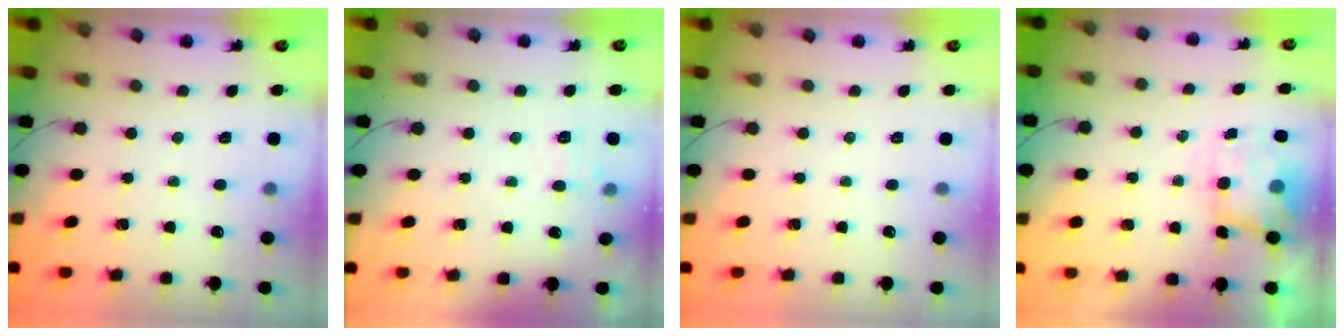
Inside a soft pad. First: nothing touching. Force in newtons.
{"total": 4.3, "press": 3.9, "slide": 1.8}
{"total": 0.0}
{"total": 6.2, "press": 6.0, "slide": 1.5}